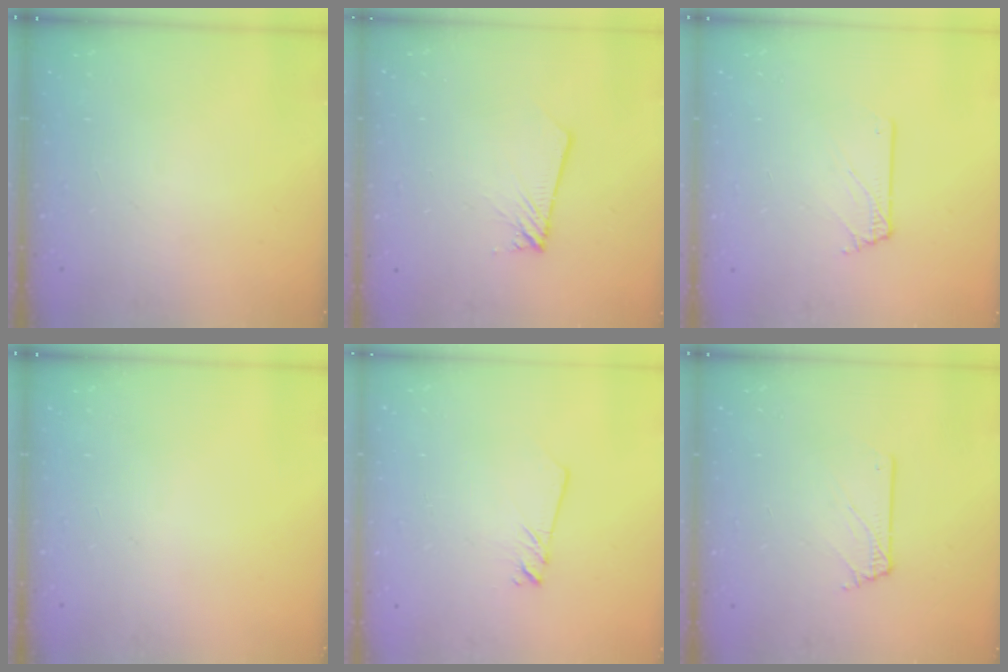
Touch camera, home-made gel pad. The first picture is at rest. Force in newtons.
{"total": 1.8, "press": 1.8, "slide": 0.2}
{"total": 1.5, "press": 1.5, "slide": 0.1}
{"total": 0.0}
{"total": 2.0, "press": 2.0, "slide": 0.1}
{"total": 1.5, "press": 1.5, "slide": 0.1}